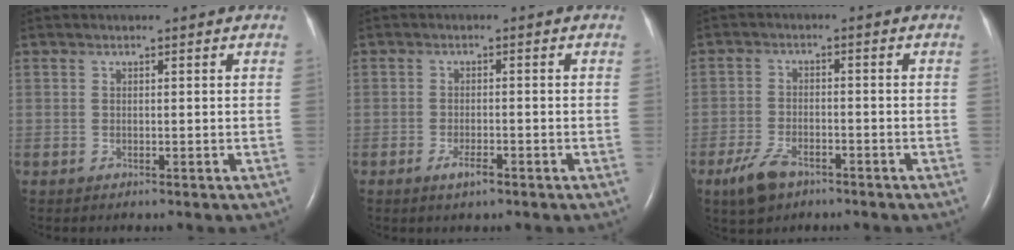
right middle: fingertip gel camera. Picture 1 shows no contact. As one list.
[{"total": 2.4, "force": [-1.5, 0.6, 1.8], "torque": [-0.033, -0.001, -0.027]}, {"total": 5.3, "force": [-3.5, 2.5, 3.1], "torque": [-0.071, -0.004, -0.059]}]